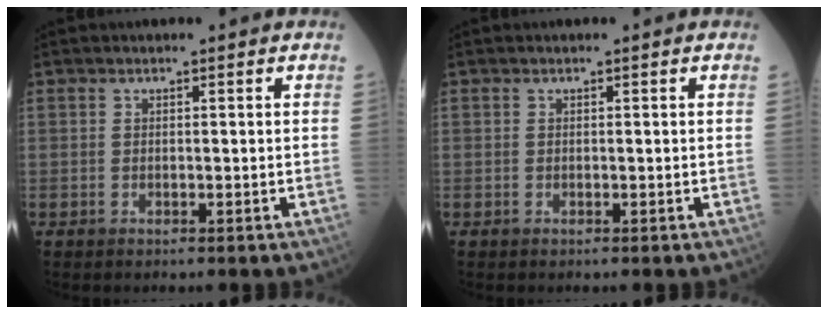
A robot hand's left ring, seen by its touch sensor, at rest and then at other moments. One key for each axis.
{"total": 0.0}